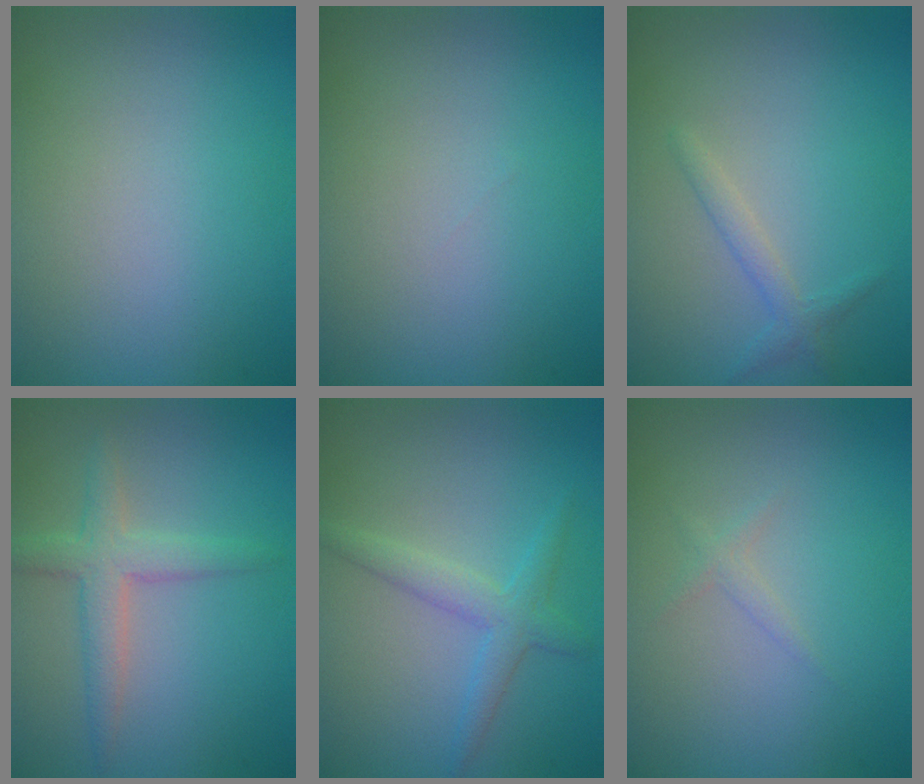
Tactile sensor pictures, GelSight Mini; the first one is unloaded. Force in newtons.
{"total": 0.0}
{"total": 1.4, "press": 1.4, "slide": 0.1}
{"total": 3.0, "press": 3.0, "slide": 0.1}
{"total": 2.6, "press": 2.6, "slide": 0.1}
{"total": 0.8, "press": 0.8, "slide": 0.0}